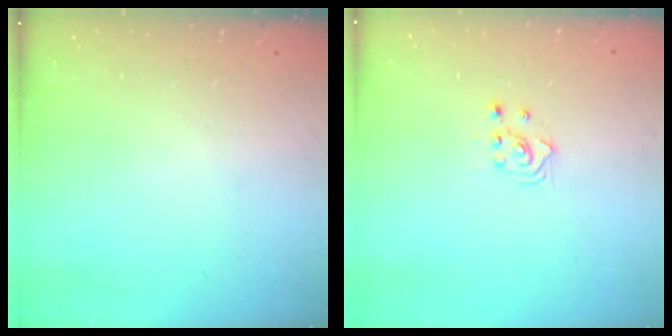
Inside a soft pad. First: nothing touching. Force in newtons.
{"total": 2.5, "press": 2.5, "slide": 0.3}